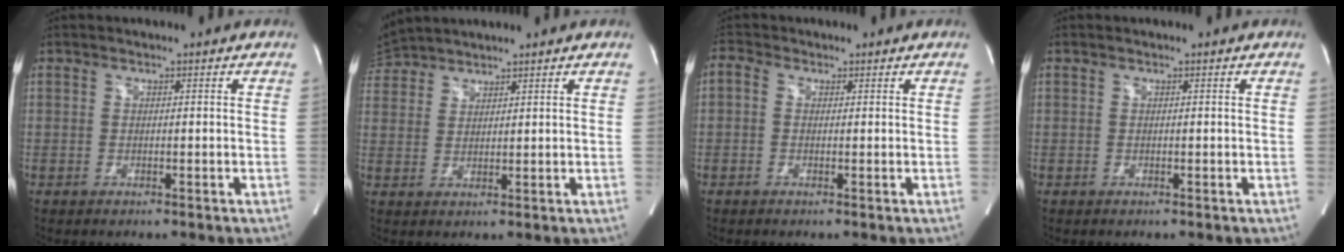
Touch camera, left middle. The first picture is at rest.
{"total": 5.2, "force": [5.1, 0.7, 0.6], "torque": [-0.024, 0.031, 0.103]}
{"total": 1.7, "force": [0.4, 1.4, 0.9], "torque": [-0.019, 0.011, 0.002]}
{"total": 0.0}